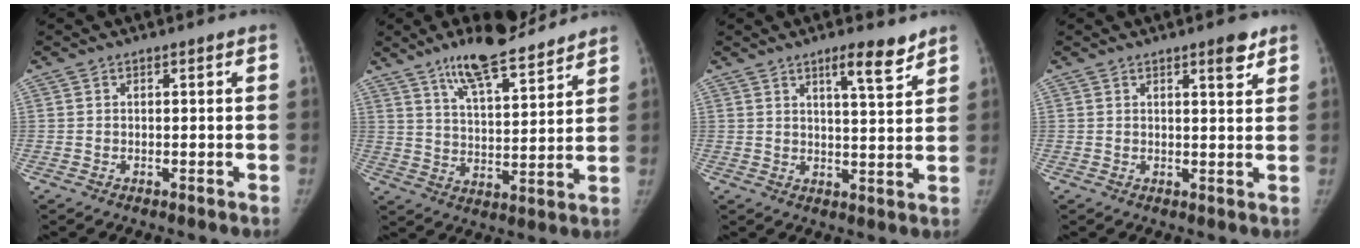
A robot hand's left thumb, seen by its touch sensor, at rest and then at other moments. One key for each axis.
{"total": 14.5, "fx": 10.9, "fy": 4.1, "fz": 8.6, "tx": -0.114, "ty": -0.056, "tz": 0.182}
{"total": 6.5, "fx": 4.6, "fy": 1.1, "fz": 4.5, "tx": -0.058, "ty": -0.034, "tz": 0.069}
{"total": 3.9, "fx": 2.9, "fy": 0.9, "fz": 2.5, "tx": -0.025, "ty": -0.022, "tz": 0.040}